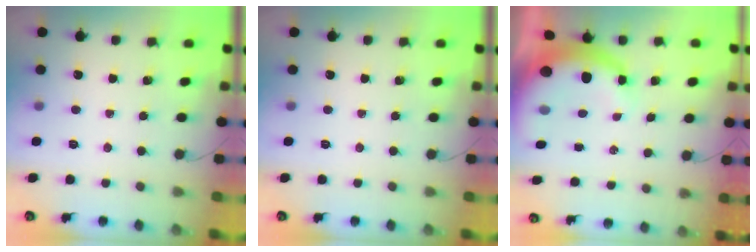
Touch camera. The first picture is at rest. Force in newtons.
{"total": 0.0}
{"total": 8.9, "press": 8.8, "slide": 1.6}